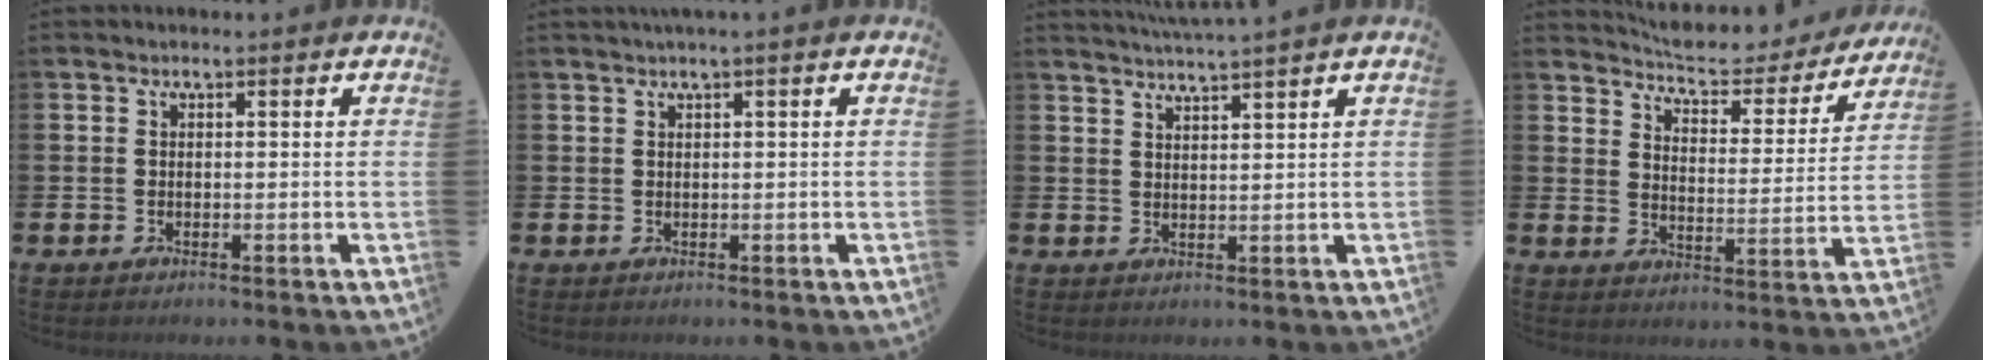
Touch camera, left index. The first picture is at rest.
{"total": 1.0, "force": [0.6, -0.2, 0.8], "torque": [-0.019, 0.003, 0.012]}
{"total": 2.7, "force": [2.6, -0.8, 0.0], "torque": [-0.011, -0.010, 0.049]}
{"total": 6.4, "force": [6.1, 1.1, 1.5], "torque": [-0.056, -0.048, 0.103]}